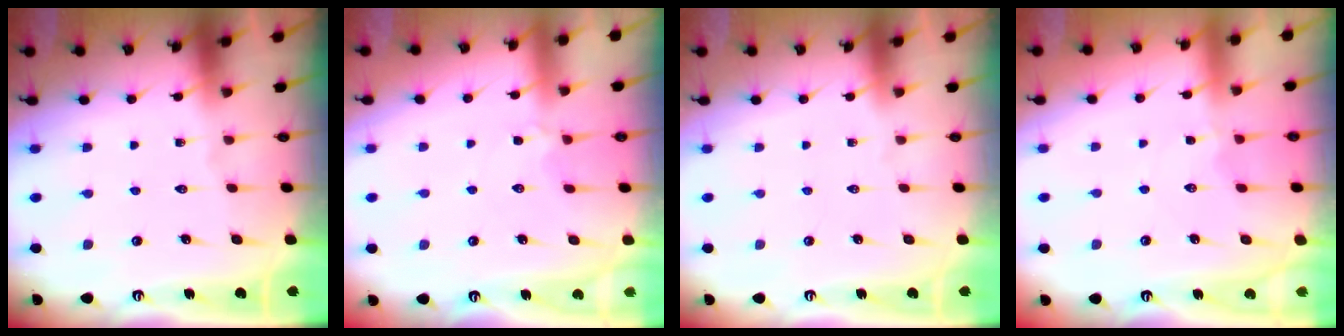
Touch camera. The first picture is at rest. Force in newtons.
{"total": 2.1, "press": 2.0, "slide": 0.6}
{"total": 0.0}
{"total": 2.3, "press": 2.2, "slide": 0.5}